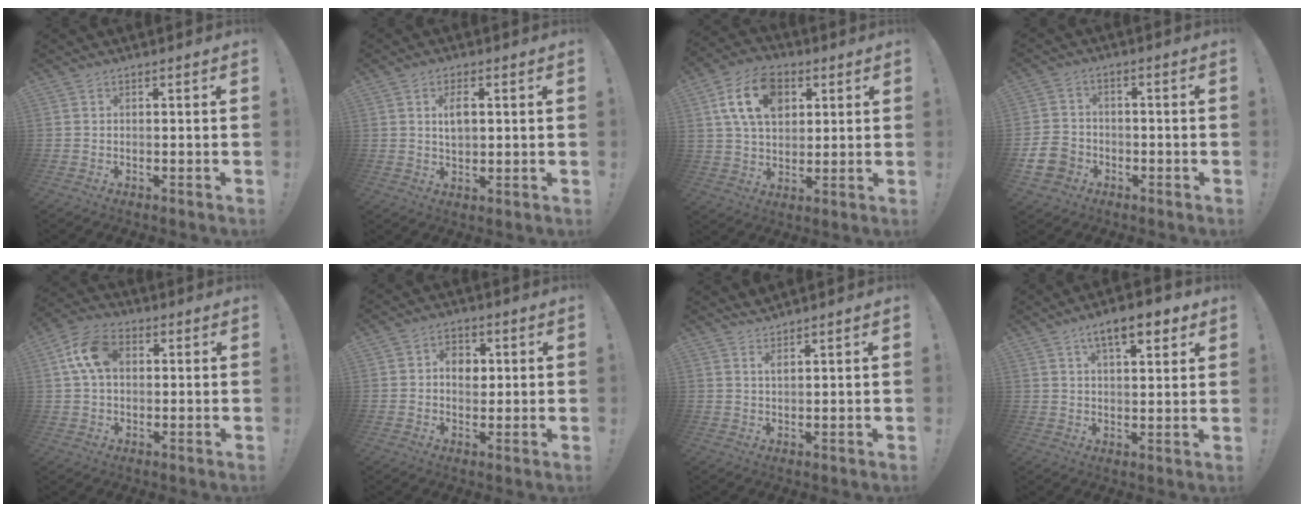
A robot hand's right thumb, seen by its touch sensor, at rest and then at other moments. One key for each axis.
{"total": 5.0, "fx": 1.1, "fy": 2.7, "fz": 4.1, "tx": -0.059, "ty": 0.000, "tz": 0.014}
{"total": 15.7, "fx": 6.0, "fy": 10.7, "fz": 9.8, "tx": -0.163, "ty": -0.008, "tz": 0.113}
{"total": 9.1, "fx": -3.8, "fy": 7.4, "fz": 3.6, "tx": -0.076, "ty": 0.022, "tz": -0.070}
{"total": 11.4, "fx": 2.6, "fy": 7.6, "fz": 8.2, "tx": -0.156, "ty": 0.015, "tz": 0.053}
{"total": 5.8, "fx": 0.4, "fy": 4.7, "fz": 3.4, "tx": -0.042, "ty": 0.004, "tz": 0.004}
{"total": 1.9, "fx": 1.8, "fy": -0.2, "fz": 0.8, "tx": -0.012, "ty": -0.012, "tz": 0.030}
{"total": 9.3, "fx": 5.1, "fy": 3.2, "fz": 7.1, "tx": -0.099, "ty": -0.020, "tz": 0.083}